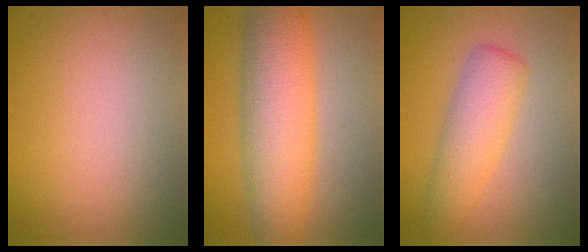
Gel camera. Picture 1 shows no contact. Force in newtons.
{"total": 8.5, "press": 8.5, "slide": 0.2}
{"total": 4.5, "press": 4.5, "slide": 0.1}